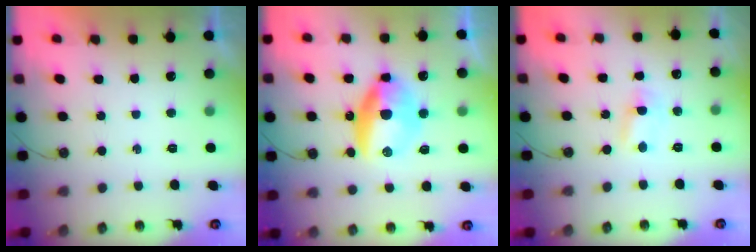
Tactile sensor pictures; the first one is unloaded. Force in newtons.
{"total": 11.0, "press": 11.0, "slide": 0.8}
{"total": 3.1, "press": 3.1, "slide": 0.4}